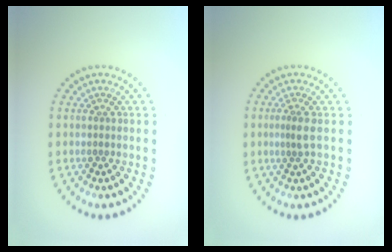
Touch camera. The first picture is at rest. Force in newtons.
{"total": 1.3, "press": 0.8, "slide": 1.0}